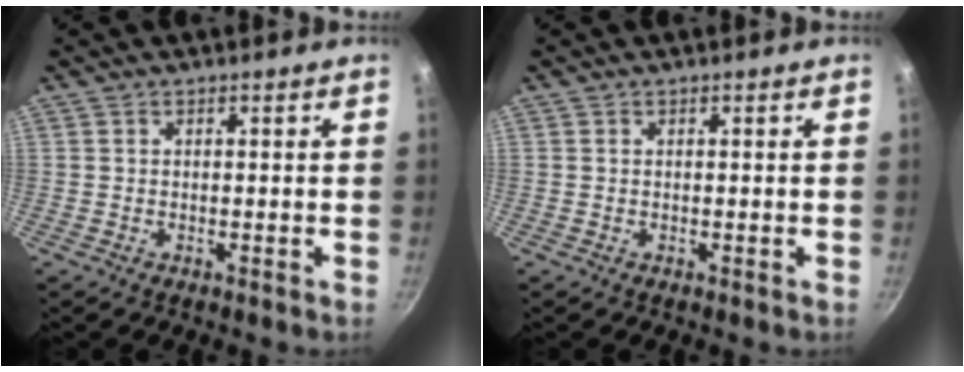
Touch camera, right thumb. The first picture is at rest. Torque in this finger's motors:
{"motor_torque": [-0.02, 0.17, 0.25, 0.09, -0.02]}